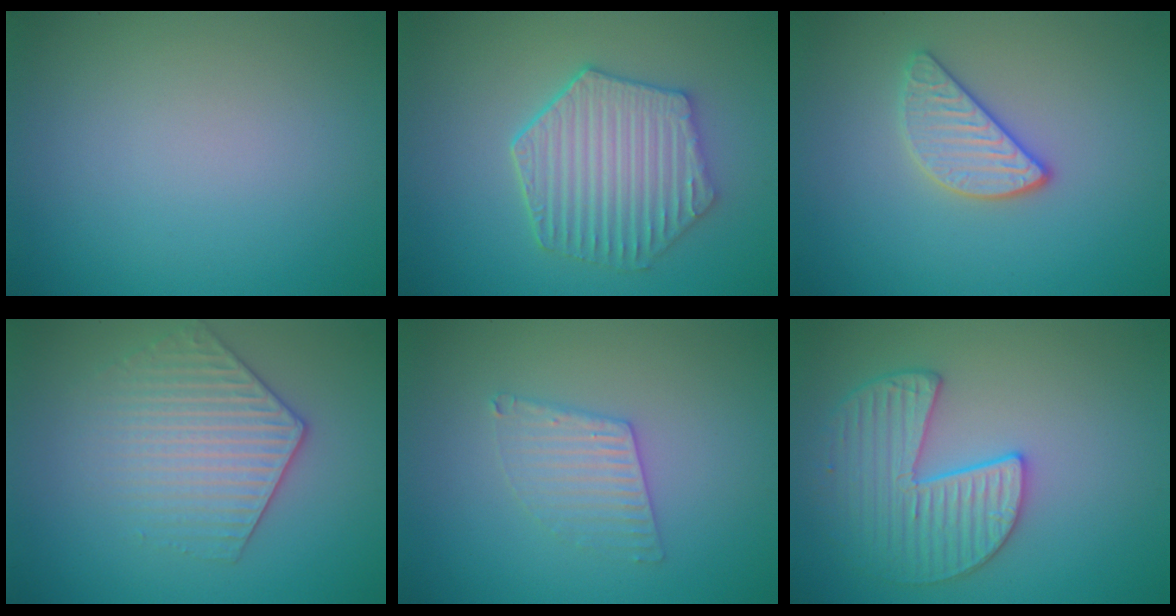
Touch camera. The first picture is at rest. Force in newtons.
{"total": 6.1, "press": 4.9, "slide": 3.7}
{"total": 2.8, "press": 2.7, "slide": 0.9}
{"total": 3.7, "press": 3.5, "slide": 1.3}
{"total": 2.5, "press": 2.5, "slide": 0.2}
{"total": 4.2, "press": 4.1, "slide": 1.0}